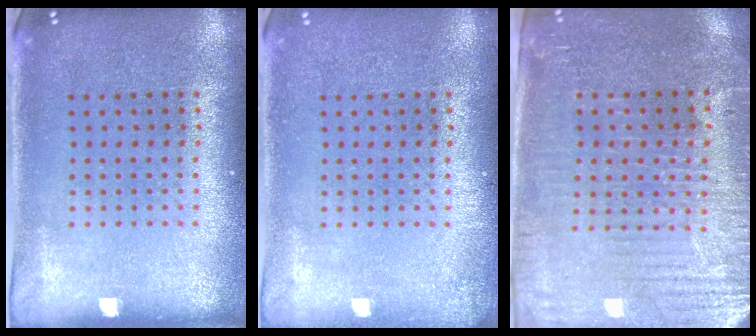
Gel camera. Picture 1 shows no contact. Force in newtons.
{"total": 0.9, "press": 0.9, "slide": 0.1}
{"total": 3.7, "press": 3.4, "slide": 1.5}